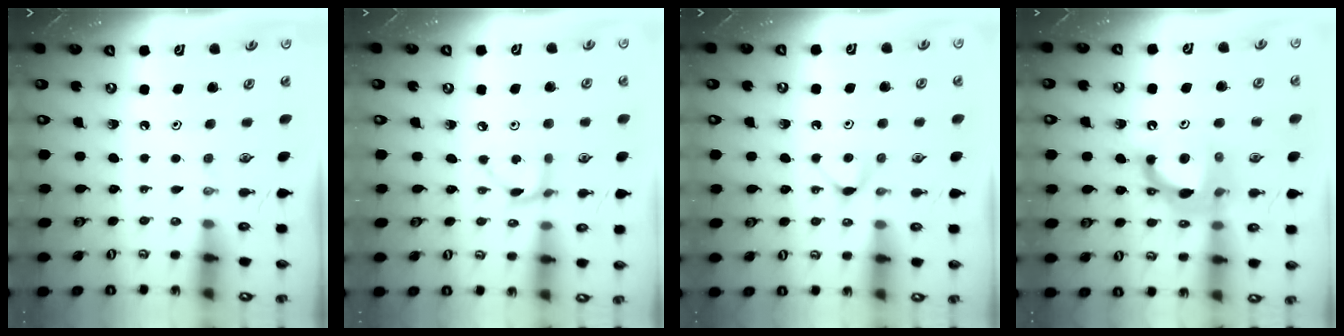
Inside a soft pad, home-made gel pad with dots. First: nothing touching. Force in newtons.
{"total": 4.0, "press": 4.0, "slide": 0.2}
{"total": 4.6, "press": 4.5, "slide": 0.5}
{"total": 12.3, "press": 12.2, "slide": 1.5}